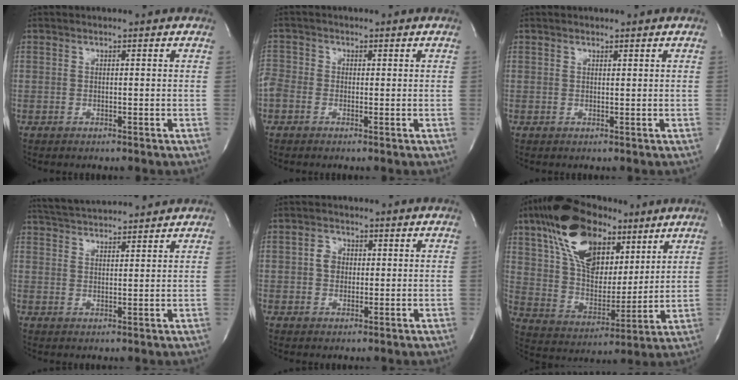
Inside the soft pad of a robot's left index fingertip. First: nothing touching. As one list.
[{"total": 3.6, "force": [-0.9, 3.1, 1.6], "torque": [-0.049, 0.010, -0.022]}, {"total": 0.6, "force": [0.4, 0.3, 0.2], "torque": [-0.007, -0.004, 0.007]}, {"total": 9.3, "force": [8.9, 0.7, 2.7], "torque": [-0.057, 0.023, 0.142]}, {"total": 3.1, "force": [0.2, 2.6, 1.6], "torque": [-0.029, 0.007, 0.003]}, {"total": 19.5, "force": [10.7, 10.5, 12.5], "torque": [-0.252, 0.033, 0.190]}]